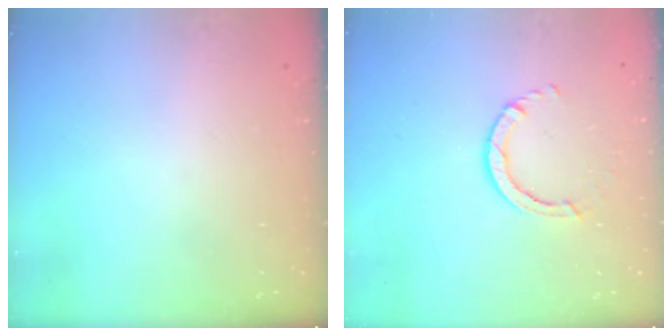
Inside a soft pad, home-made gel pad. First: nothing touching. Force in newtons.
{"total": 3.0, "press": 3.0, "slide": 0.4}